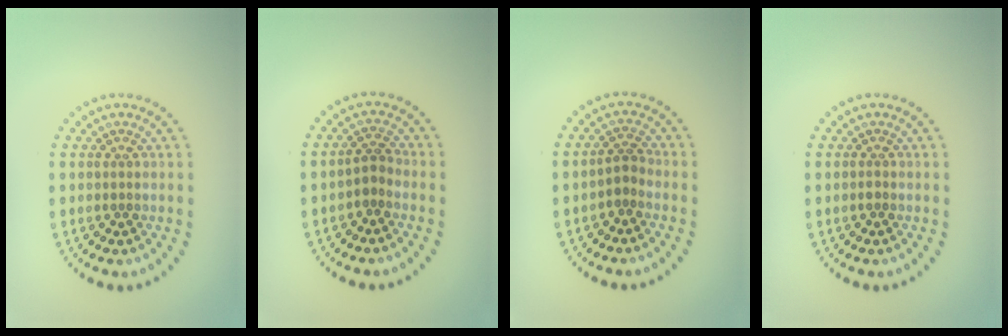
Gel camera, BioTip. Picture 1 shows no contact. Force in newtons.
{"total": 1.6, "press": 1.3, "slide": 1.0}
{"total": 1.6, "press": 1.2, "slide": 1.0}
{"total": 0.5, "press": 0.3, "slide": 0.4}